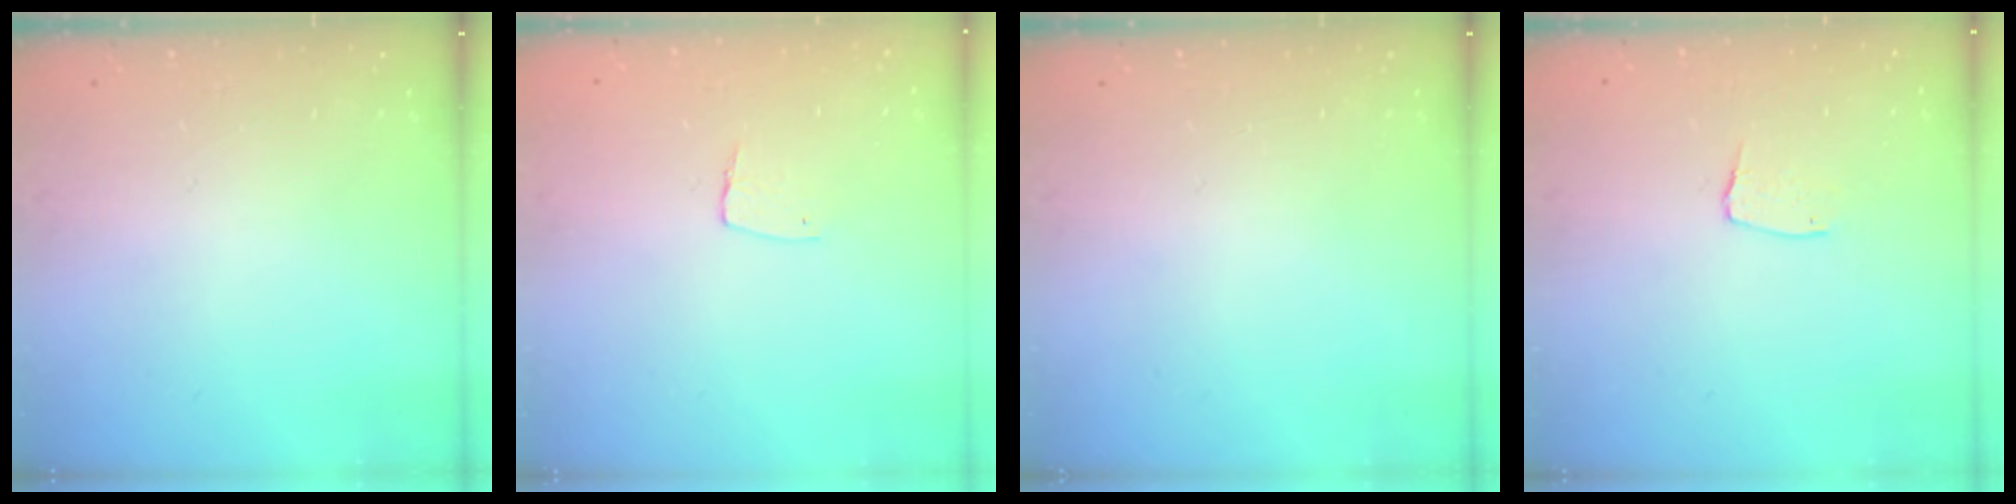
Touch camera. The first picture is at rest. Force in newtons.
{"total": 4.7, "press": 4.7, "slide": 0.4}
{"total": 0.0}
{"total": 4.7, "press": 4.7, "slide": 0.3}